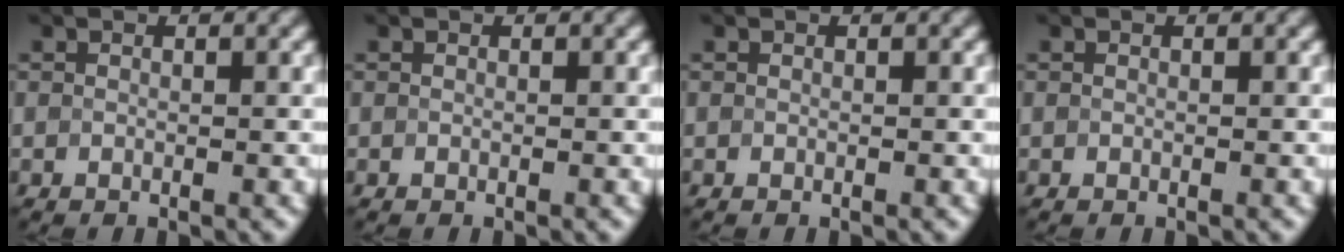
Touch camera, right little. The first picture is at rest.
{"total": 0.0}
{"total": 0.0}
{"total": 0.0}